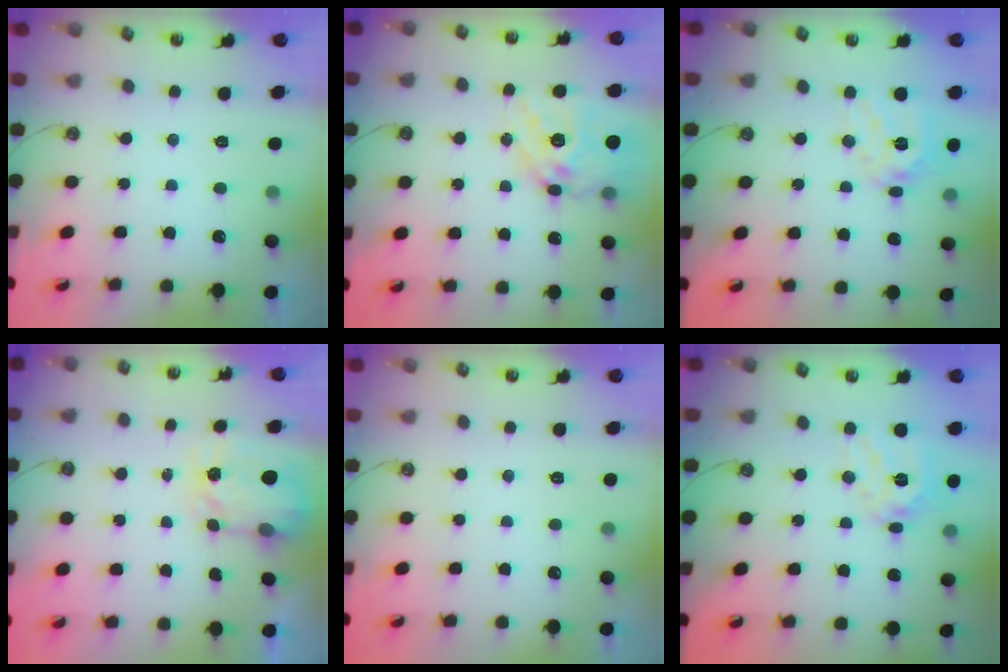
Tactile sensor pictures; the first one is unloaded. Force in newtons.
{"total": 17.1, "press": 17.0, "slide": 1.7}
{"total": 13.1, "press": 13.0, "slide": 2.0}
{"total": 3.6, "press": 3.6, "slide": 0.5}
{"total": 0.5, "press": 0.5, "slide": 0.2}
{"total": 13.1, "press": 13.0, "slide": 2.0}